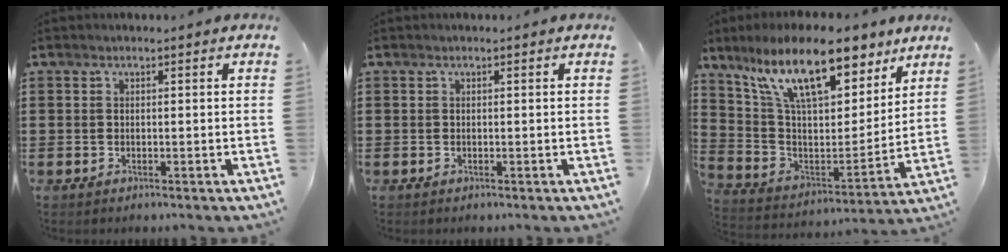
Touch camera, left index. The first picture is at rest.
{"total": 0.0}
{"total": 16.7, "force": [11.2, 5.6, 11.1], "torque": [-0.229, -0.043, 0.196]}